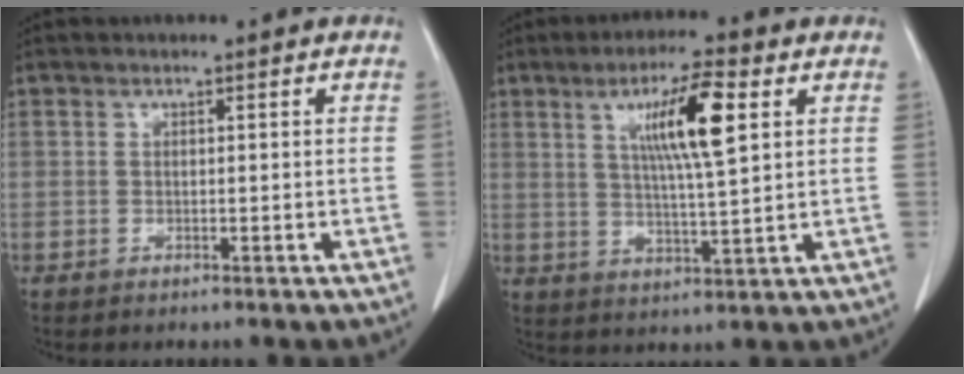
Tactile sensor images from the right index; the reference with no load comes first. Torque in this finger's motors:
{"motor_torque": [0.40, 0.16, 0.24, 0.09]}